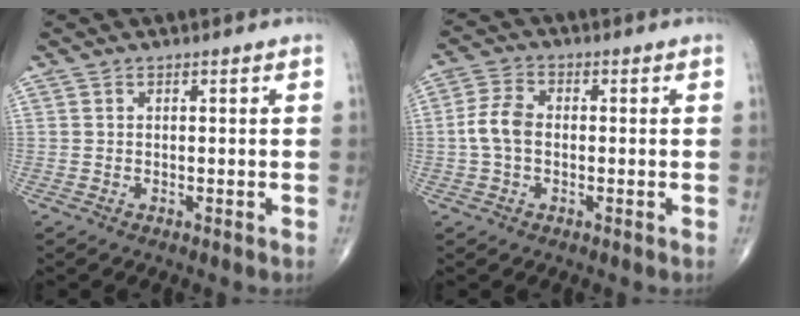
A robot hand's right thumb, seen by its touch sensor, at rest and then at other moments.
{"total": 5.7, "force": [-0.5, 3.7, 4.3], "torque": [-0.092, 0.017, -0.017]}